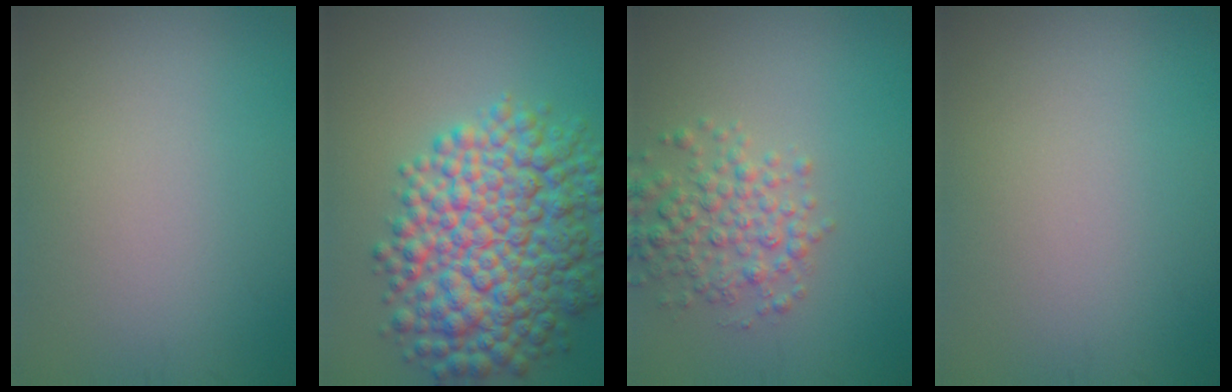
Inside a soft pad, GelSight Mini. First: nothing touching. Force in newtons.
{"total": 11.0, "press": 11.0, "slide": 0.1}
{"total": 3.7, "press": 3.7, "slide": 0.1}
{"total": 0.0}